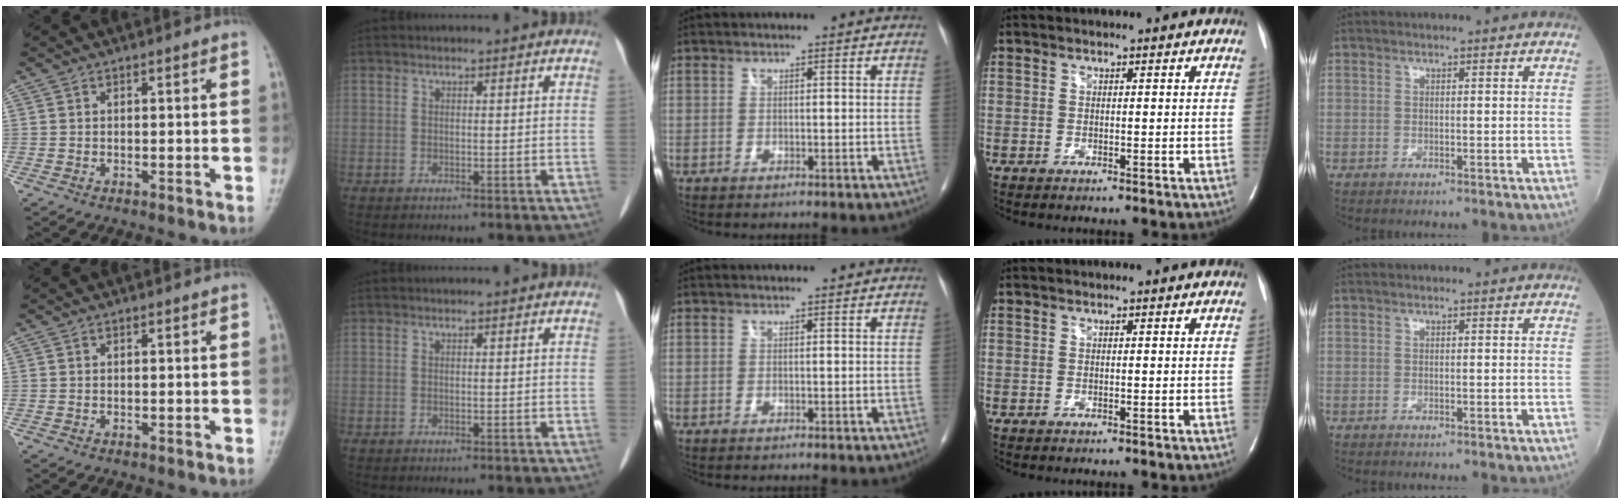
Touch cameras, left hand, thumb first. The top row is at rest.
{}